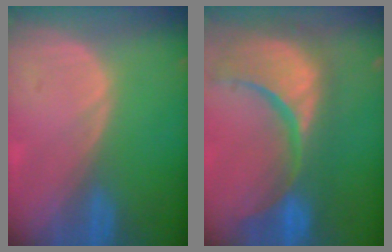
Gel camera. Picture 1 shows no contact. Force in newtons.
{"total": 15.4, "press": 12.1, "slide": 9.5}